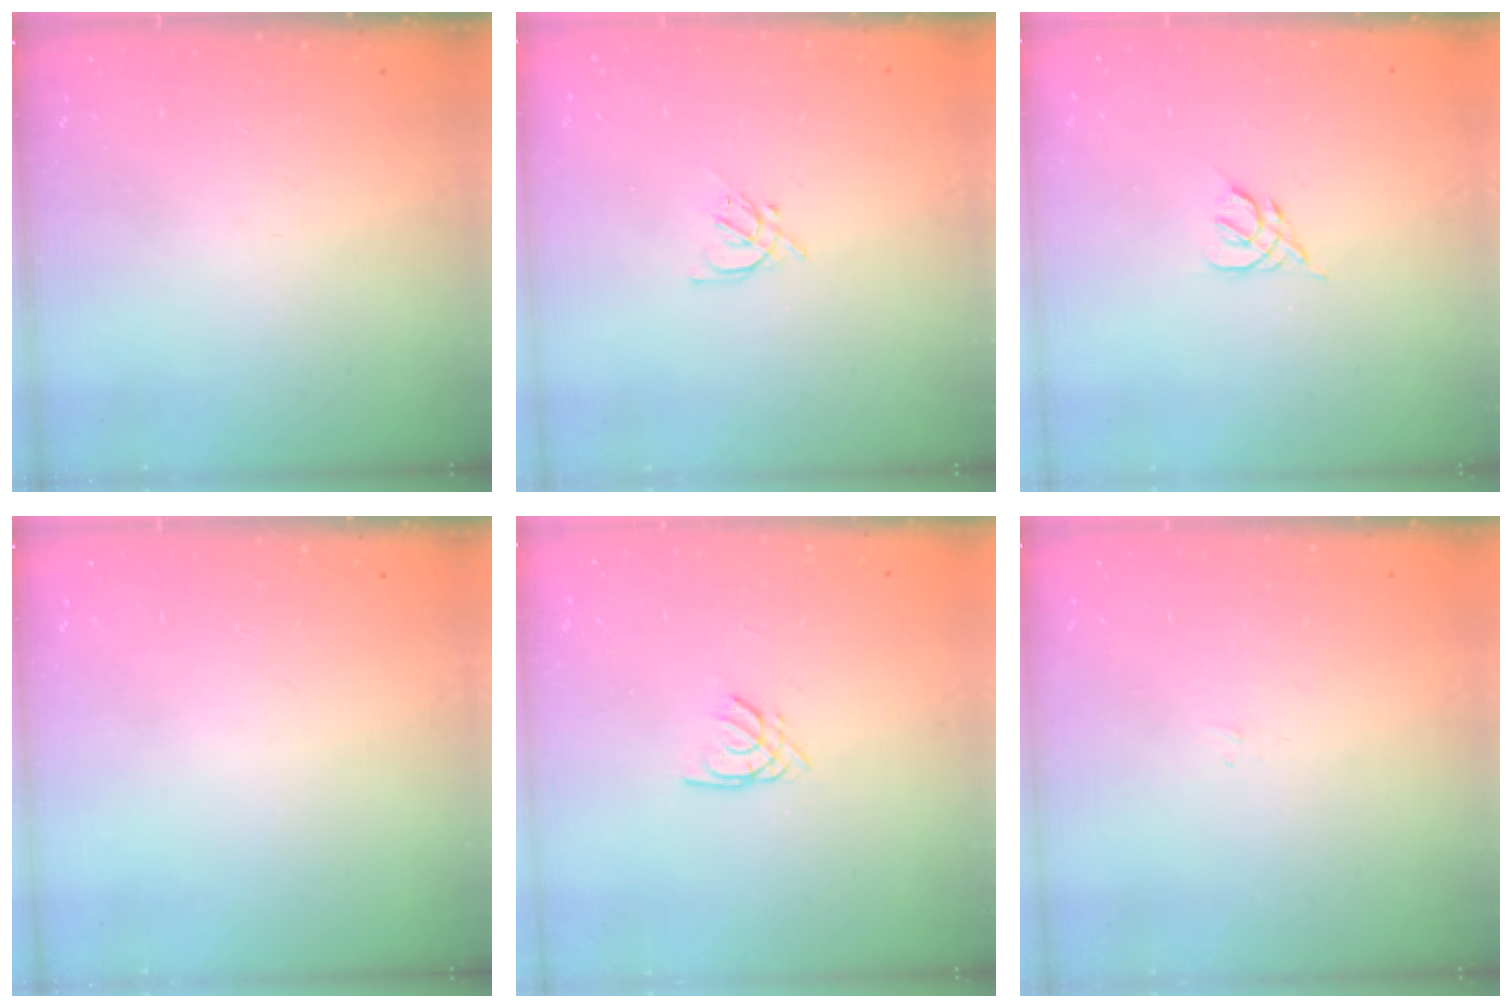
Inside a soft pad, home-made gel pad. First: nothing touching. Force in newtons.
{"total": 2.0, "press": 1.9, "slide": 0.5}
{"total": 2.8, "press": 2.8, "slide": 0.7}
{"total": 0.0}
{"total": 1.6, "press": 1.6, "slide": 0.2}
{"total": 1.6, "press": 1.5, "slide": 0.3}